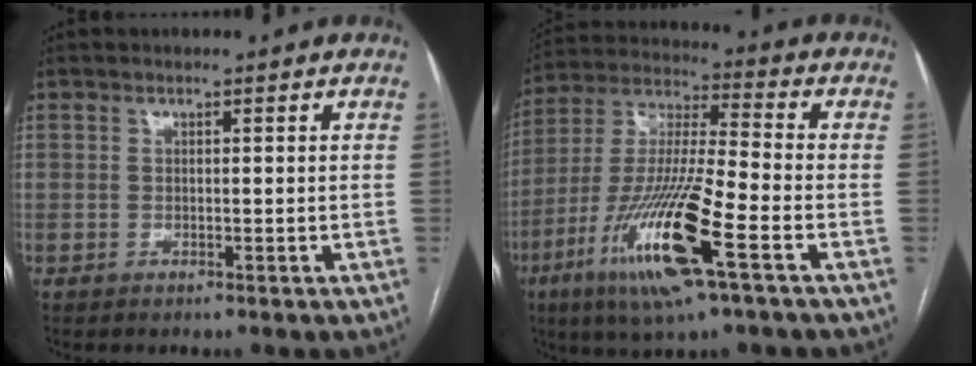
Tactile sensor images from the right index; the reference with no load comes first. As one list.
[{"total": 18.3, "force": [-7.9, 1.4, 16.4], "torque": [-0.350, -0.029, -0.147]}]